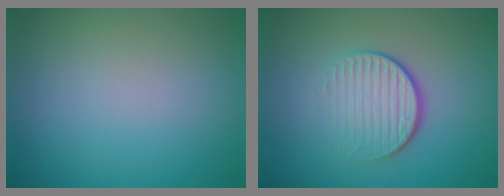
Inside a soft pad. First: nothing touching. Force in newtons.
{"total": 4.2, "press": 2.6, "slide": 3.3}